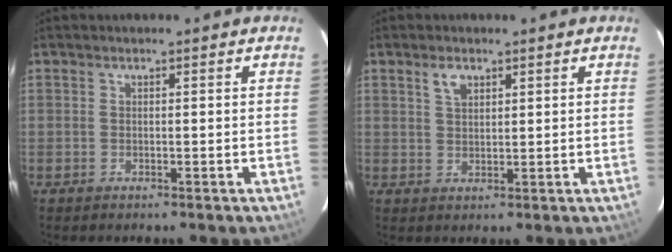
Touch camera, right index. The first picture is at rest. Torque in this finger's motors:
{"motor_torque": [0.01, 0.02, 0.03, 0.03]}